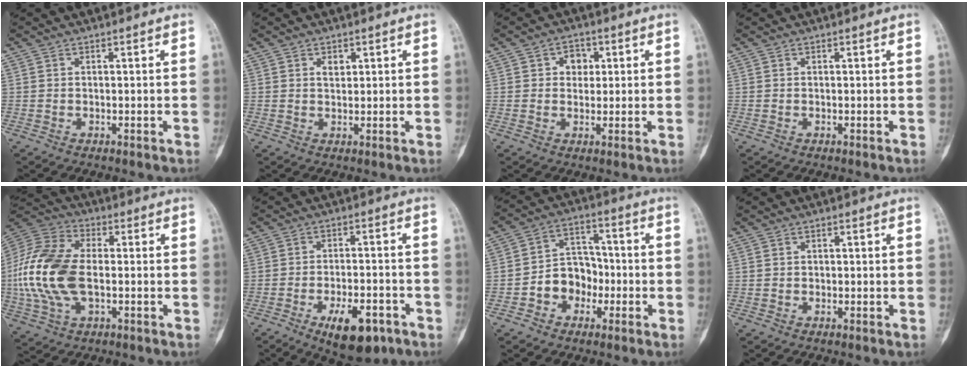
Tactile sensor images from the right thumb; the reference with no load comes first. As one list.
[{"total": 2.0, "force": [0.8, 1.5, 1.1], "torque": [-0.003, -0.004, 0.013]}, {"total": 4.2, "force": [1.0, 3.5, 2.2], "torque": [0.001, 0.003, 0.011]}, {"total": 0.0}, {"total": 18.8, "force": [-1.6, 11.1, 15.1], "torque": [-0.327, 0.016, -0.030]}, {"total": 11.4, "force": [-5.9, 5.0, 8.3], "torque": [-0.106, 0.024, -0.083]}, {"total": 9.5, "force": [-2.9, 7.7, 4.7], "torque": [-0.033, 0.048, -0.057]}, {"total": 0.7, "force": [-0.1, 0.6, 0.1], "torque": [0.008, 0.004, -0.004]}]